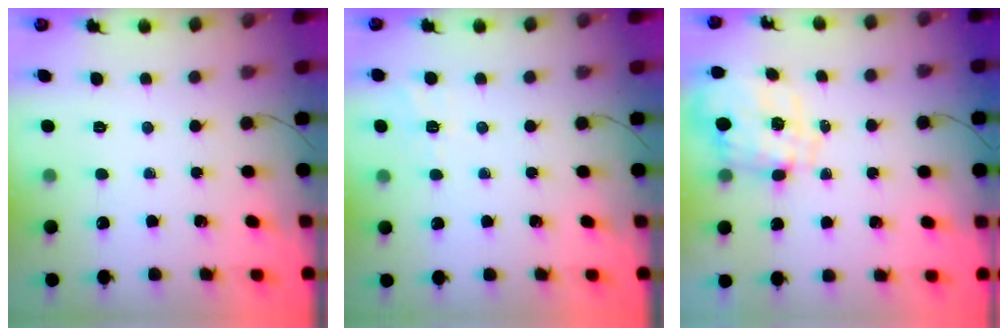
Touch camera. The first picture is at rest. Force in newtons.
{"total": 1.8, "press": 0.2, "slide": 1.8}
{"total": 1.7, "press": 1.6, "slide": 0.6}